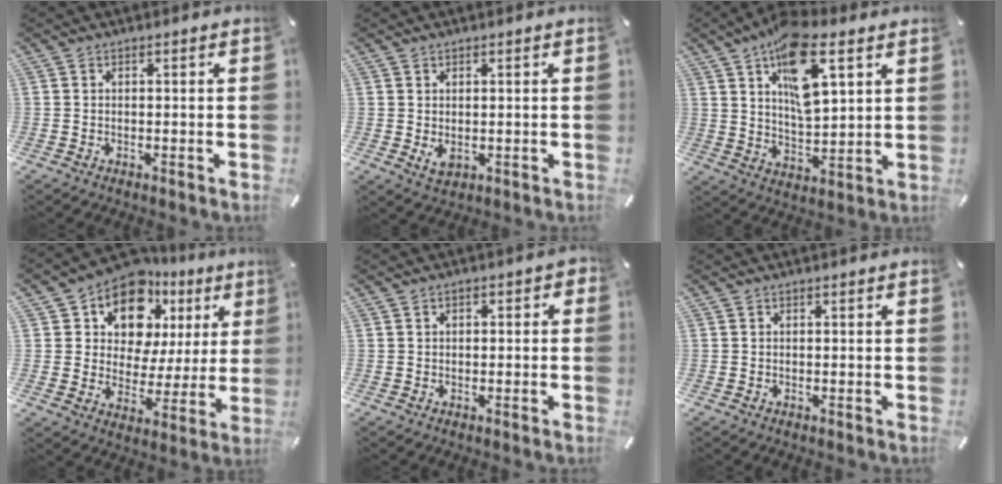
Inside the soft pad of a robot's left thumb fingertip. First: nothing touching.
{"total": 2.2, "force": [0.2, 1.5, 1.5], "torque": [-0.035, -0.007, 0.000]}
{"total": 14.9, "force": [7.9, 6.5, 10.8], "torque": [-0.176, -0.025, 0.133]}
{"total": 13.5, "force": [8.8, 8.6, 5.3], "torque": [-0.105, -0.065, 0.161]}
{"total": 1.8, "force": [-0.4, 1.3, 1.2], "torque": [-0.021, 0.008, -0.010]}
{"total": 0.0}